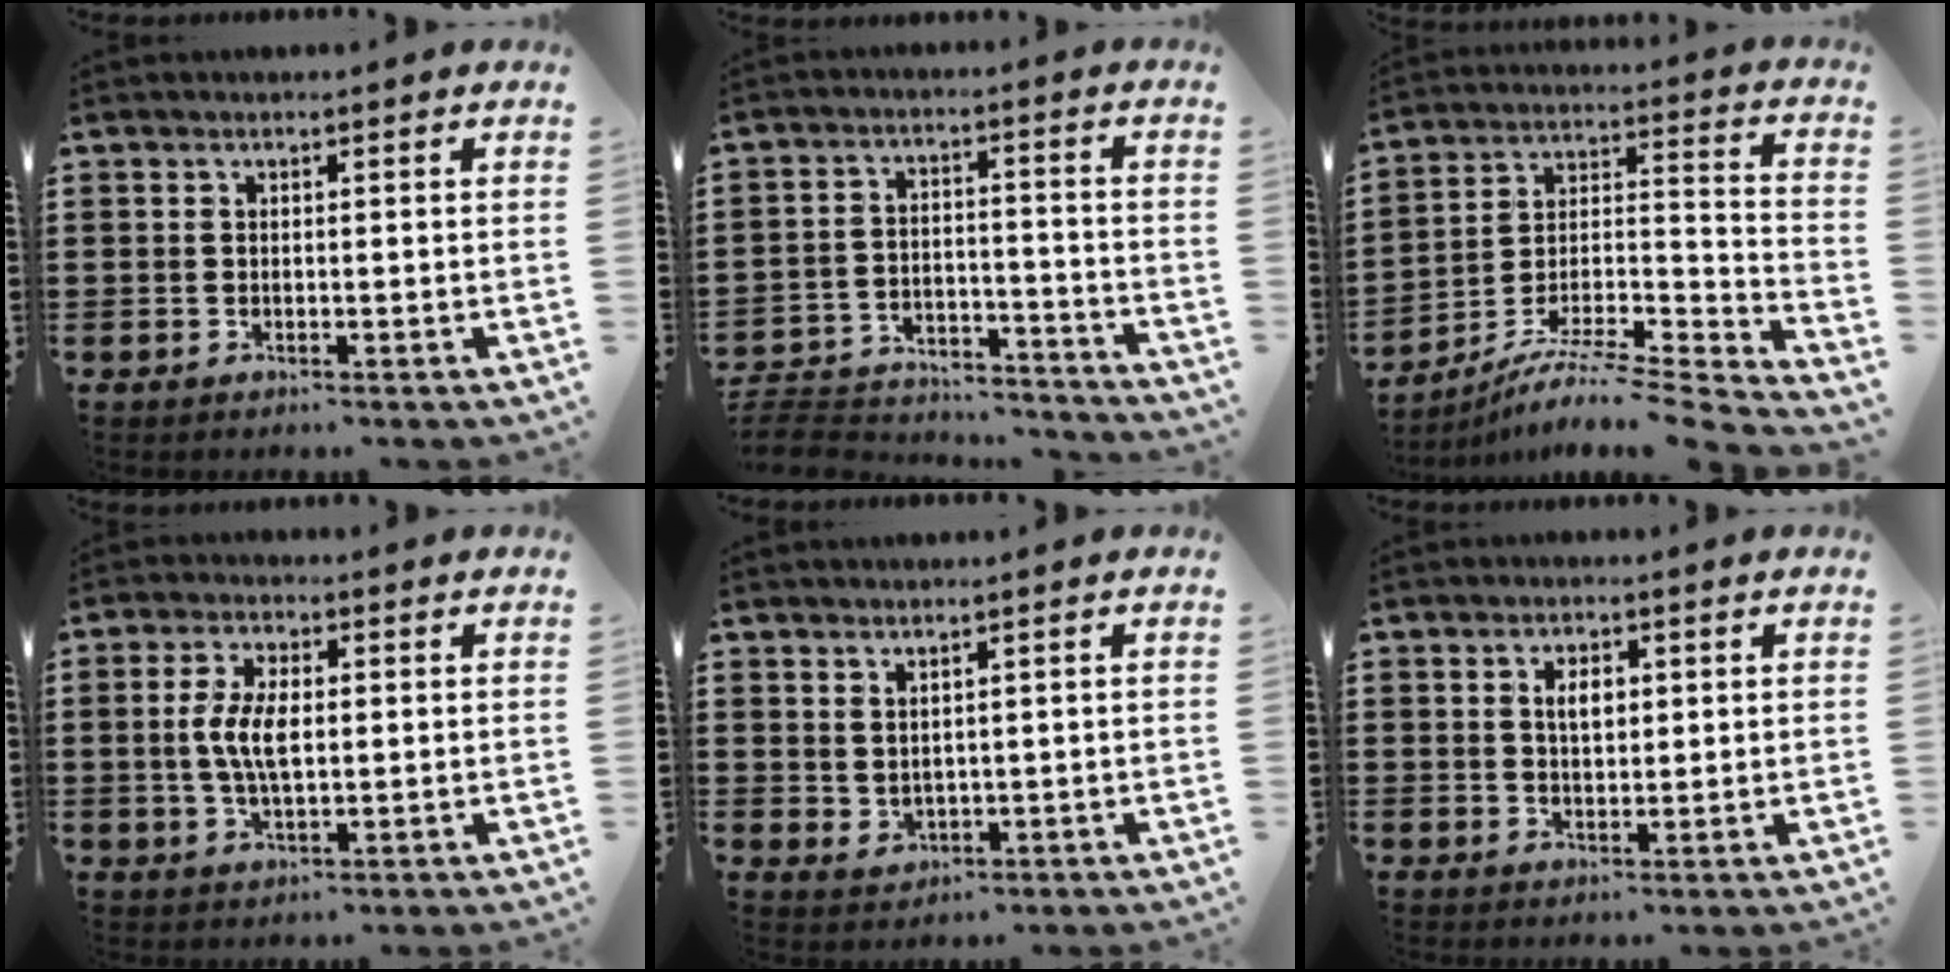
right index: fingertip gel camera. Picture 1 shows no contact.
{"total": 4.8, "force": [-4.7, 0.7, 0.7], "torque": [-0.027, 0.002, -0.099]}
{"total": 6.4, "force": [-5.5, 0.6, 3.3], "torque": [-0.056, -0.008, -0.112]}
{"total": 6.3, "force": [0.2, 2.7, 5.7], "torque": [-0.129, 0.001, -0.004]}
{"total": 2.0, "force": [1.8, 0.9, 0.4], "torque": [-0.012, 0.003, 0.035]}
{"total": 3.0, "force": [0.8, 1.6, 2.4], "torque": [-0.045, 0.003, 0.011]}